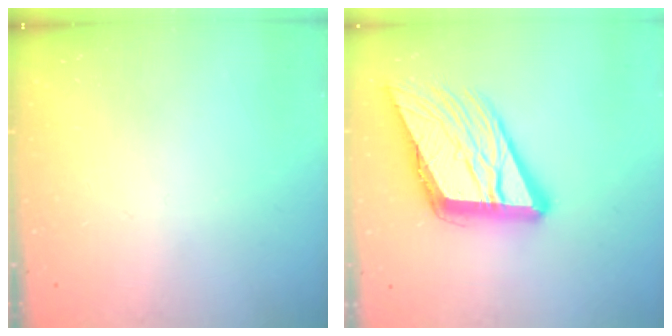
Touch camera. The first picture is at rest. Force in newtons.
{"total": 20.5, "press": 20.2, "slide": 3.3}